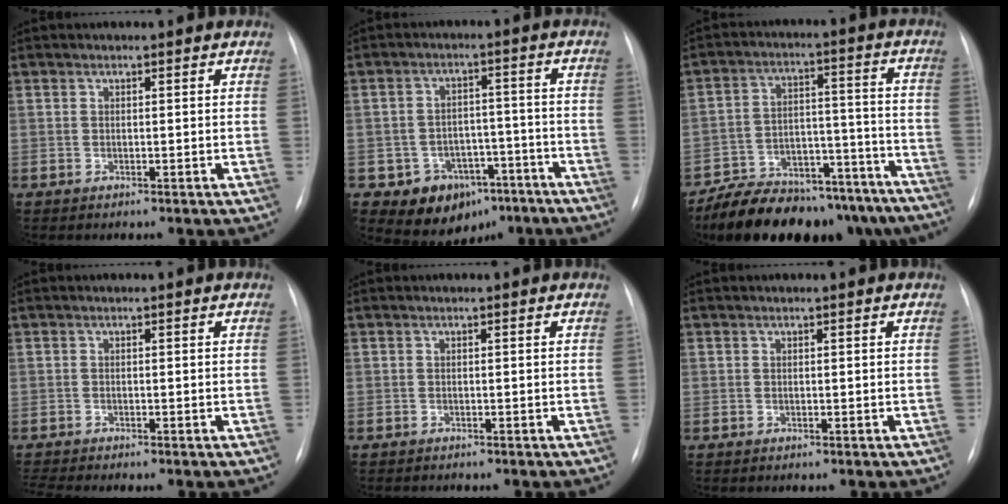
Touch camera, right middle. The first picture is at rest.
{"total": 8.8, "force": [-4.9, 6.8, 2.6], "torque": [-0.031, 0.027, -0.061]}
{"total": 23.0, "force": [-19.8, 8.0, 8.6], "torque": [-0.110, 0.022, -0.281]}
{"total": 2.0, "force": [-1.8, -0.7, 0.4], "torque": [-0.016, -0.013, -0.035]}
{"total": 1.3, "force": [-1.2, 0.2, 0.5], "torque": [-0.010, -0.006, -0.013]}
{"total": 0.0}